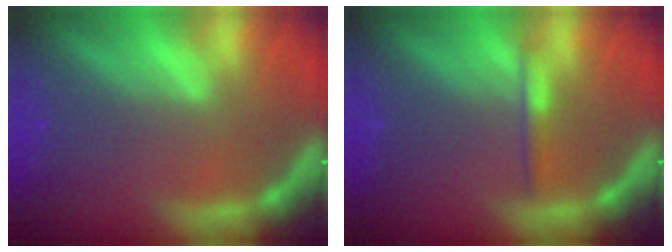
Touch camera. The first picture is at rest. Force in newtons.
{"total": 1.4}